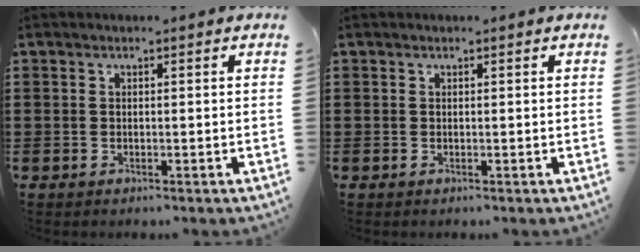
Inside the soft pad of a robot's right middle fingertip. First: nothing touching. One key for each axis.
{"total": 0.0}